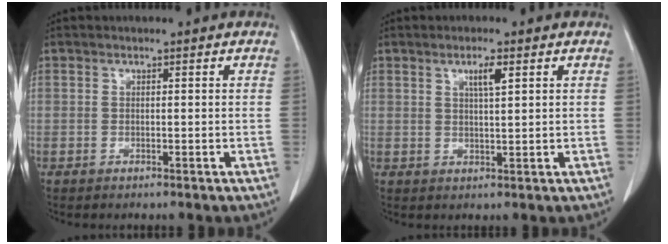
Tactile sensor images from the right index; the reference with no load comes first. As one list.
[{"total": 2.8, "force": [1.3, 0.2, 2.4], "torque": [-0.044, -0.001, 0.022]}]